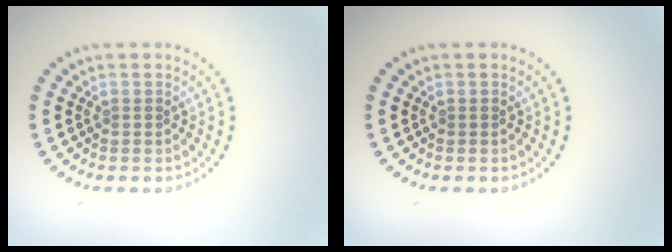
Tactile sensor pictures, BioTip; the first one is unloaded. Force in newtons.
{"total": 0.0}